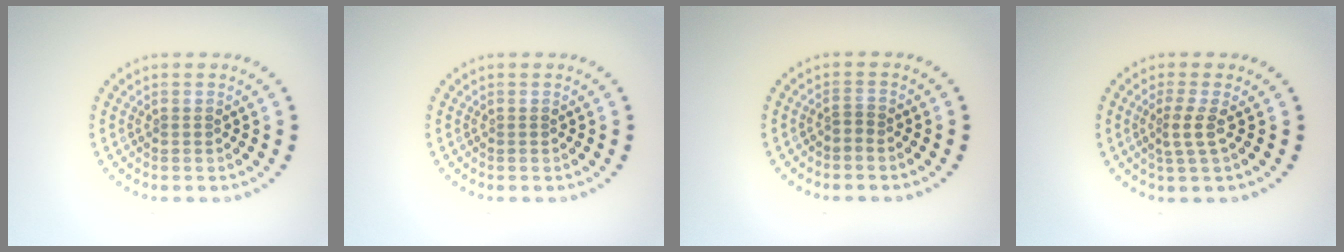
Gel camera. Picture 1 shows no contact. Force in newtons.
{"total": 0.0}
{"total": 0.8, "press": 0.4, "slide": 0.7}
{"total": 1.9, "press": 1.2, "slide": 1.4}